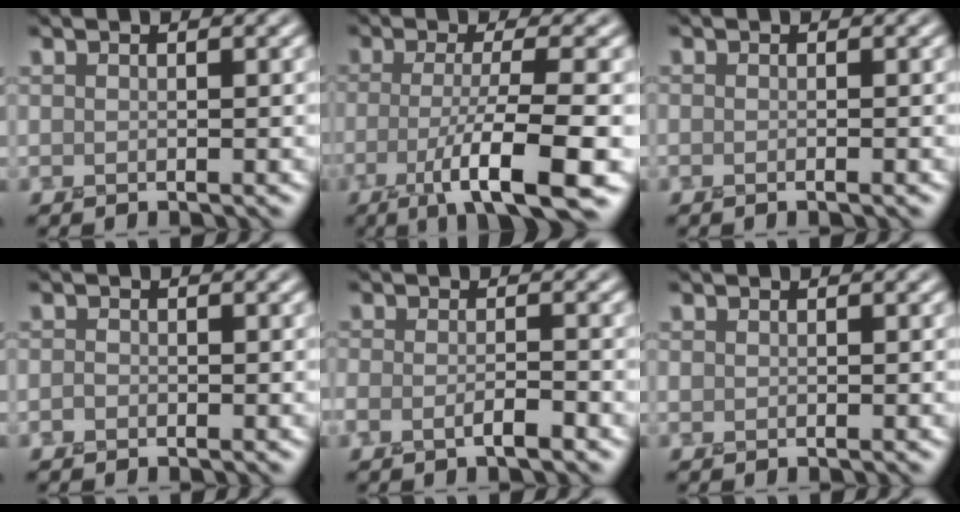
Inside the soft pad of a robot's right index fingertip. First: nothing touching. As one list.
[{"total": 8.1, "force": [-3.1, 1.4, 7.3], "torque": [-0.110, -0.006, -0.061]}, {"total": 0.7, "force": [-0.3, 0.2, 0.6], "torque": [-0.008, -0.005, -0.008]}, {"total": 0.7, "force": [-0.4, 0.6, 0.3], "torque": [-0.003, -0.001, -0.009]}, {"total": 2.4, "force": [-1.2, 0.6, 1.9], "torque": [-0.037, -0.001, -0.027]}, {"total": 0.0}]